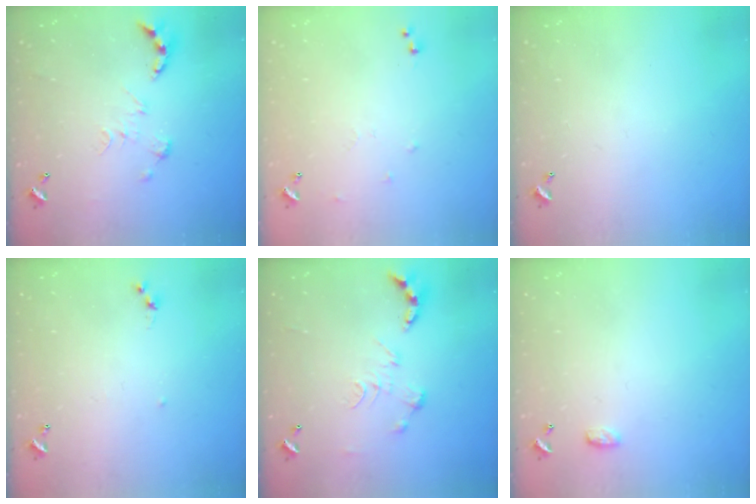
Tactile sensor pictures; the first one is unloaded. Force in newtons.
{"total": 6.3, "press": 6.3, "slide": 0.7}
{"total": 0.0}
{"total": 6.0, "press": 6.0, "slide": 0.7}
{"total": 0.0}
{"total": 3.4, "press": 3.4, "slide": 0.5}